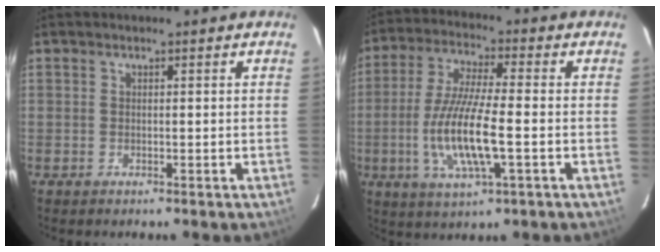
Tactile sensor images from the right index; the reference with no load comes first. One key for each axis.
{"total": 13.1, "fx": -3.0, "fy": 2.6, "fz": 12.5, "tx": -0.257, "ty": -0.012, "tz": -0.057}